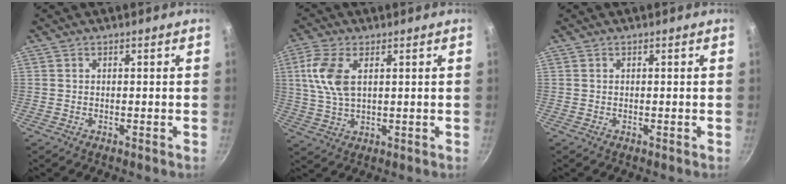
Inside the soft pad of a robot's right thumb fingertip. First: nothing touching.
{"total": 8.8, "force": [2.4, 4.6, 7.2], "torque": [-0.150, 0.003, 0.048]}
{"total": 0.0}